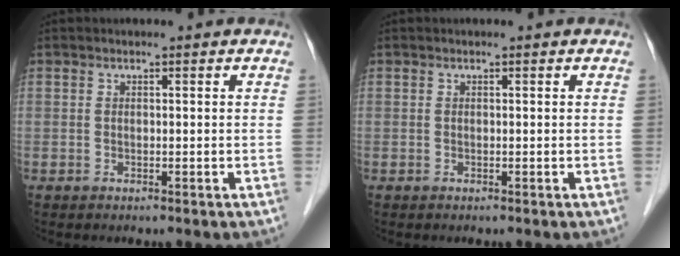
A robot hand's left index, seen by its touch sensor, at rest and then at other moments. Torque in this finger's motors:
{"motor_torque": [0.00, 0.00, 0.00, 0.00]}